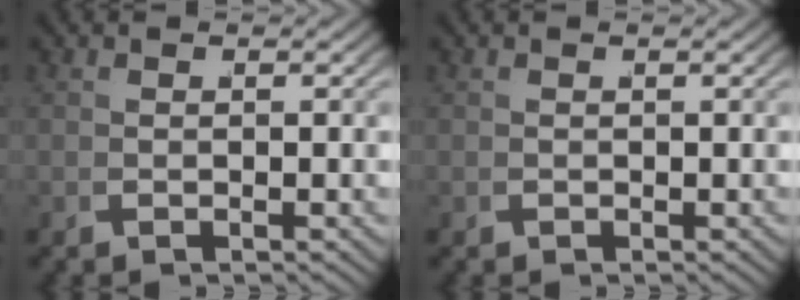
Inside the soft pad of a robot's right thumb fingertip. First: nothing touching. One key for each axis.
{"total": 0.0}